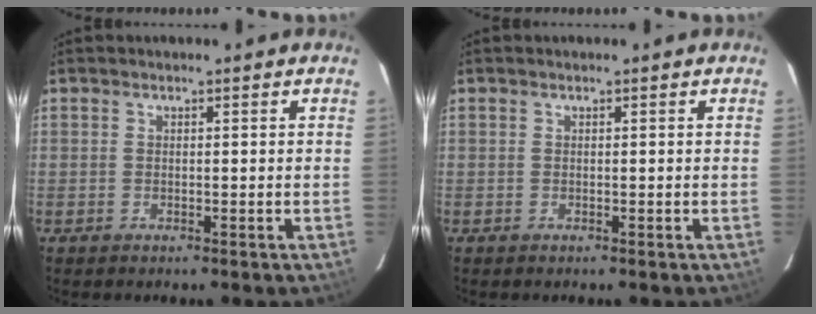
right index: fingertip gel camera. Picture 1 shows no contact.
{"total": 0.0}